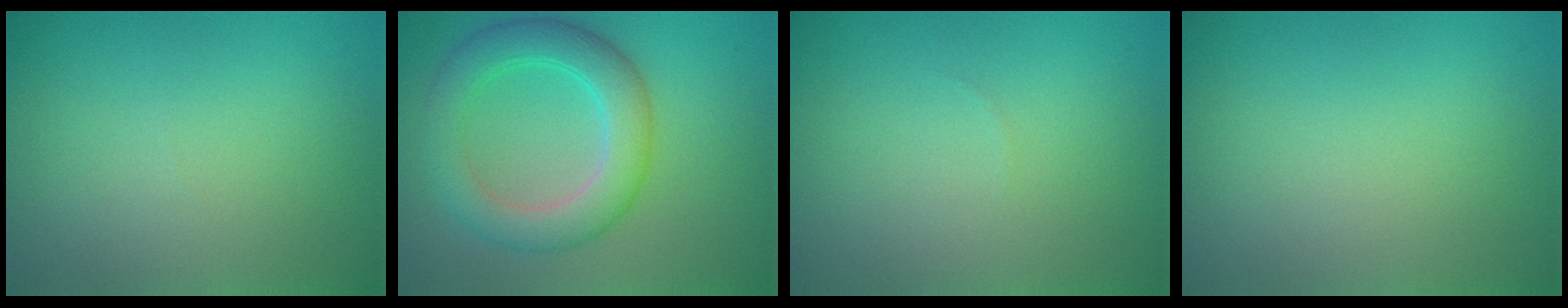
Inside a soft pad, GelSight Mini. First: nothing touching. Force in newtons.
{"total": 5.4, "press": 5.4, "slide": 0.1}
{"total": 0.0}
{"total": 0.0}